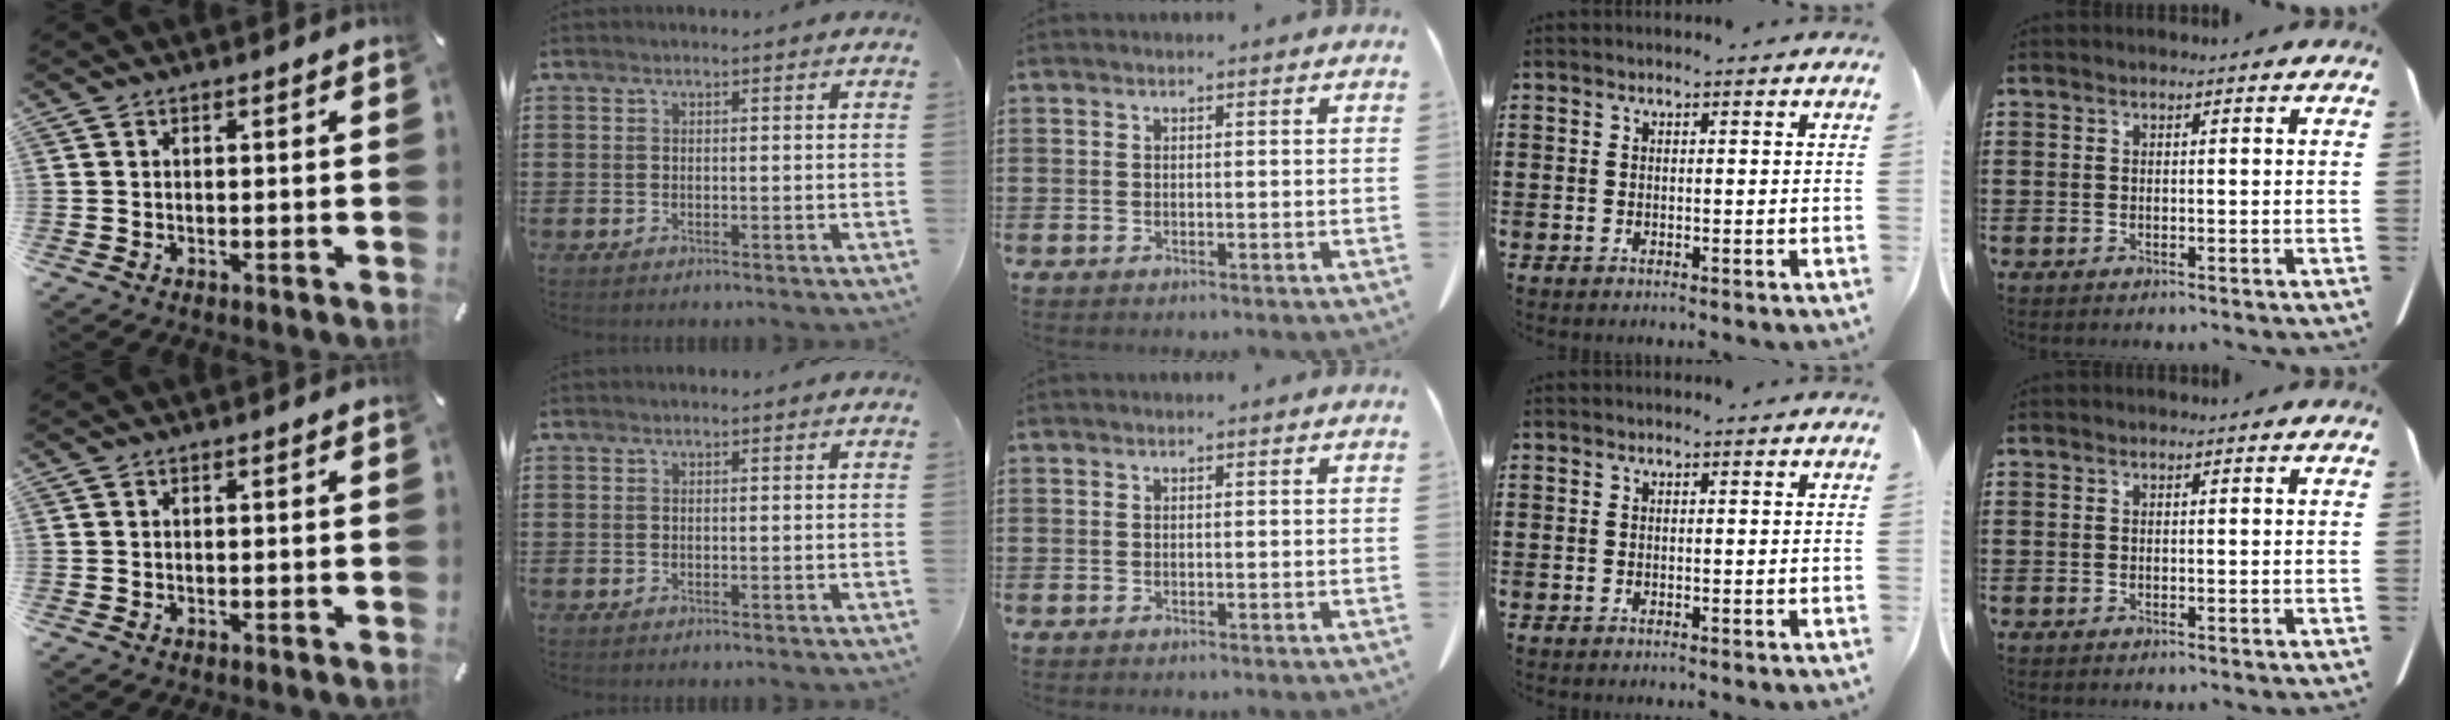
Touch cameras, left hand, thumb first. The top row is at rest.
{}